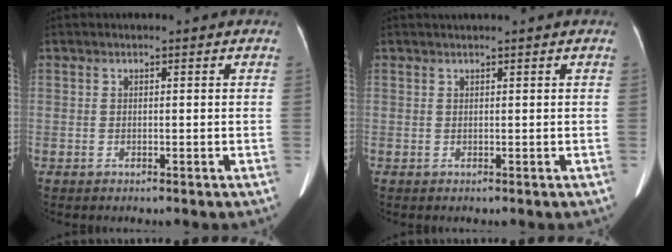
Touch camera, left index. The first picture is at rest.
{"total": 1.1, "force": [0.9, -0.3, 0.6], "torque": [-0.012, 0.015, 0.027]}